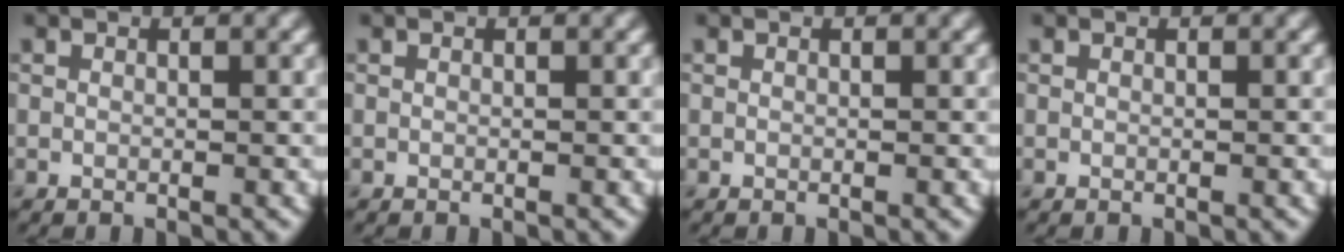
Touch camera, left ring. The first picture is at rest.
{"total": 0.0}
{"total": 0.0}
{"total": 0.0}